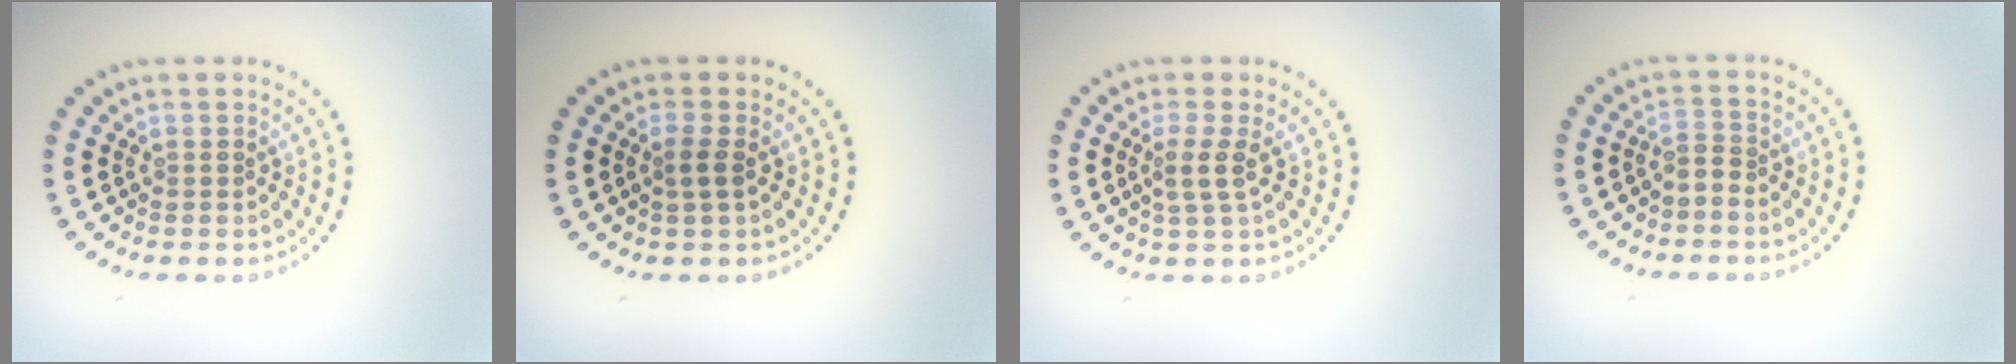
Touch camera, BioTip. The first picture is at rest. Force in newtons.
{"total": 1.2, "press": 1.1, "slide": 0.6}
{"total": 2.0, "press": 1.4, "slide": 1.4}
{"total": 1.2, "press": 0.6, "slide": 1.0}